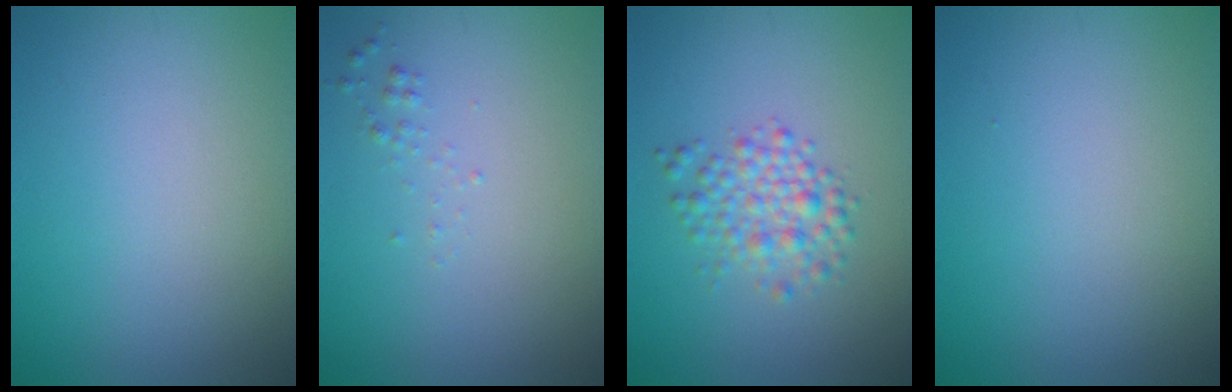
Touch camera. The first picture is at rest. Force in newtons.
{"total": 0.6, "press": 0.6, "slide": 0.0}
{"total": 2.9, "press": 2.9, "slide": 0.0}
{"total": 0.0}